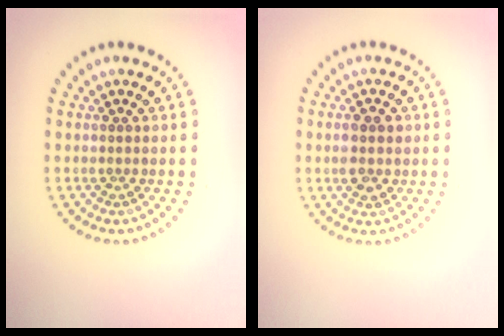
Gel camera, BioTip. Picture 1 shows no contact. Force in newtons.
{"total": 2.4, "press": 2.4, "slide": 0.2}